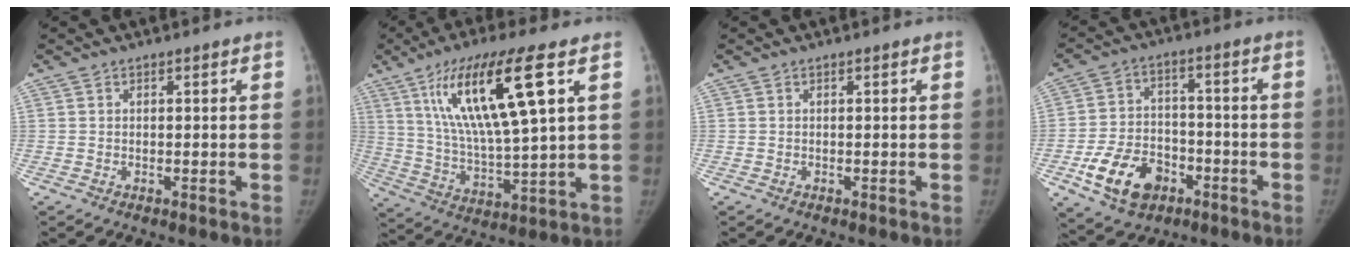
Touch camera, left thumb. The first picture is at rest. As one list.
[{"total": 18.9, "force": [7.8, 3.5, 16.9], "torque": [-0.315, -0.024, 0.141]}, {"total": 0.0}, {"total": 12.7, "force": [-5.9, 8.7, 7.1], "torque": [-0.105, 0.029, -0.096]}]